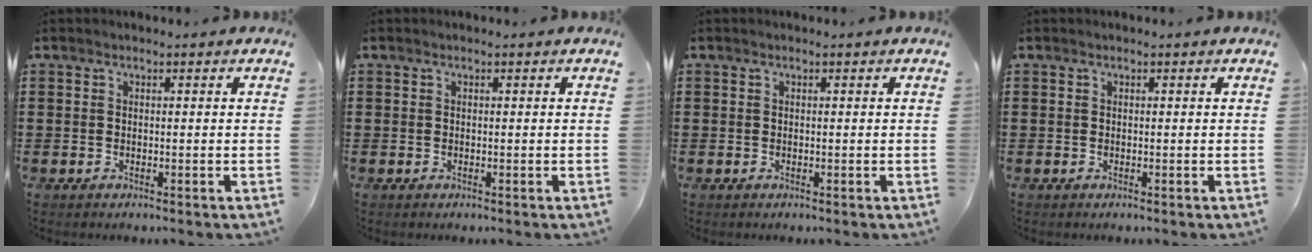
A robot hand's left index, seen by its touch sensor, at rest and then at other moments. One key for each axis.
{"total": 0.0}
{"total": 0.0}
{"total": 0.0}